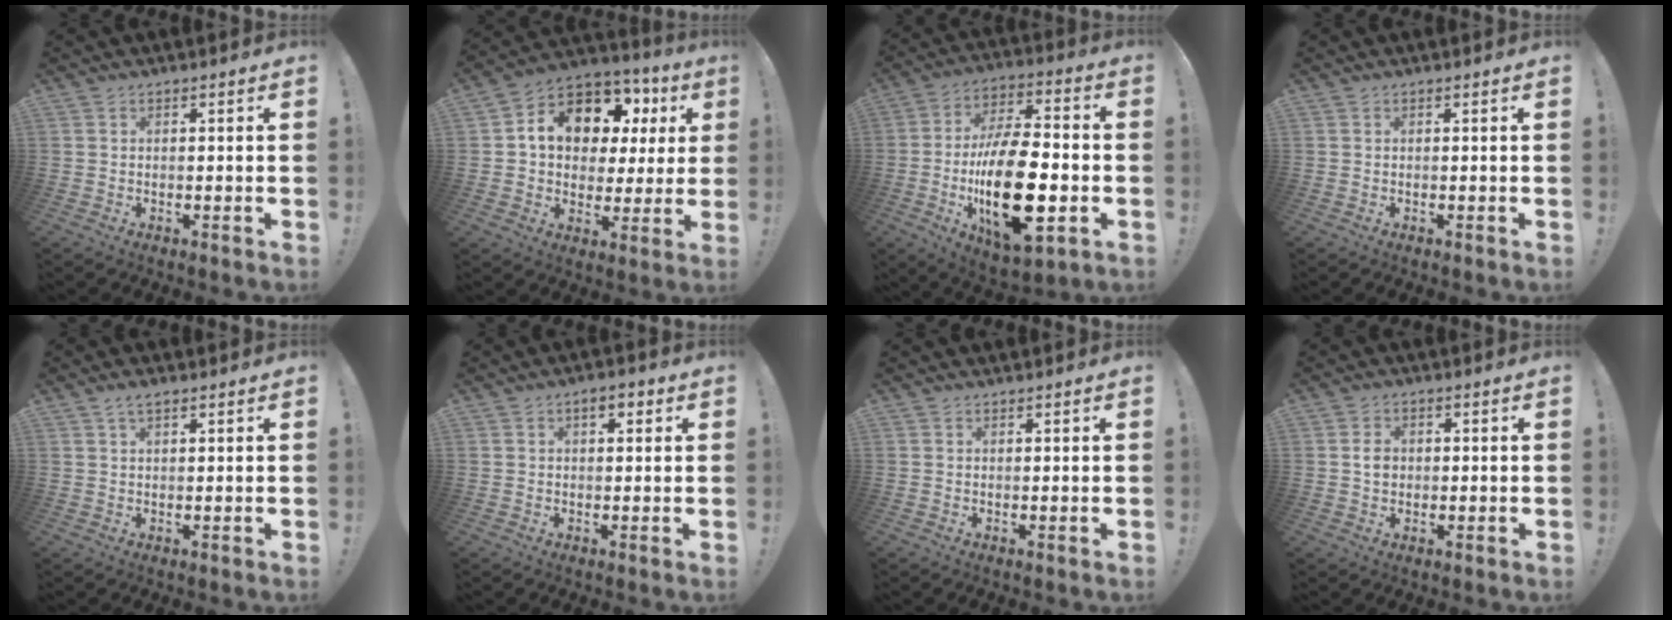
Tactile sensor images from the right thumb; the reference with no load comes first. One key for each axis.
{"total": 13.7, "fx": 5.9, "fy": 9.7, "fz": 7.7, "tx": -0.124, "ty": -0.035, "tz": 0.113}
{"total": 25.4, "fx": -5.8, "fy": 12.6, "fz": 21.2, "tx": -0.389, "ty": 0.019, "tz": -0.086}
{"total": 0.0}
{"total": 2.5, "fx": 1.7, "fy": 0.7, "fz": 1.6, "tx": -0.029, "ty": -0.005, "tz": 0.030}
{"total": 3.5, "fx": 1.6, "fy": 1.8, "fz": 2.6, "tx": -0.027, "ty": -0.003, "tz": 0.022}
{"total": 0.6, "fx": 0.5, "fy": -0.1, "fz": 0.1, "tx": 0.011, "ty": -0.006, "tz": 0.007}
{"total": 3.5, "fx": 0.0, "fy": 2.9, "fz": 2.0, "tx": -0.023, "ty": 0.001, "tz": -0.002}